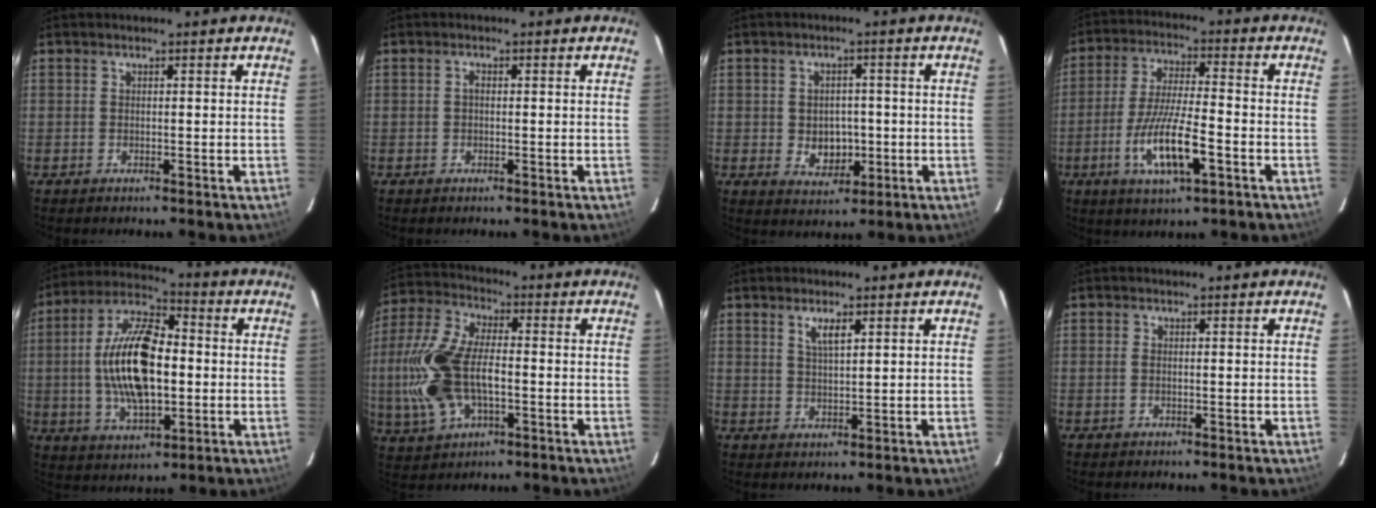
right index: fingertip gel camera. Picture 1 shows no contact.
{"total": 0.7, "force": [-0.1, 0.4, 0.5], "torque": [-0.010, 0.005, -0.002]}
{"total": 5.6, "force": [-0.8, 4.4, 3.3], "torque": [-0.060, 0.002, -0.001]}
{"total": 12.3, "force": [-4.8, 2.5, 11.1], "torque": [-0.222, -0.013, -0.086]}
{"total": 17.7, "force": [-0.7, 8.2, 15.6], "torque": [-0.308, 0.009, -0.014]}
{"total": 16.6, "force": [-2.5, 8.8, 13.9], "torque": [-0.319, 0.005, -0.044]}
{"total": 3.2, "force": [1.8, 0.8, 2.6], "torque": [-0.047, 0.001, 0.034]}
{"total": 0.7, "force": [-0.1, 0.3, 0.6], "torque": [-0.015, 0.000, -0.004]}